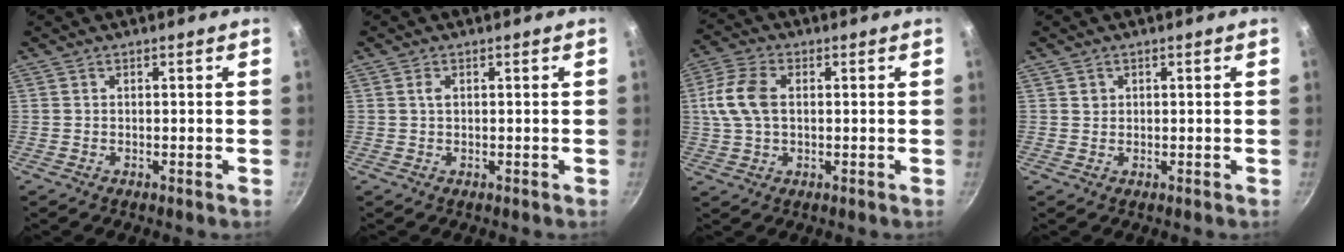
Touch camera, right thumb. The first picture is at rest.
{"total": 1.1, "force": [0.3, 0.6, 0.8], "torque": [-0.014, 0.001, 0.004]}
{"total": 9.1, "force": [1.1, 5.6, 7.1], "torque": [-0.149, 0.017, 0.014]}
{"total": 1.0, "force": [0.4, 0.9, 0.2], "torque": [0.002, 0.003, 0.005]}